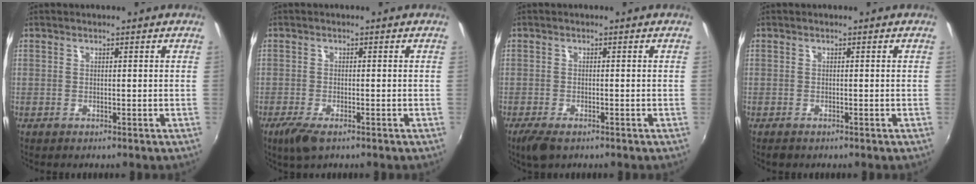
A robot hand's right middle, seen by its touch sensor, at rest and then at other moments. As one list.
[{"total": 4.4, "force": [-2.8, 1.5, 3.1], "torque": [-0.073, -0.017, -0.052]}, {"total": 4.2, "force": [-2.9, 1.5, 2.6], "torque": [-0.063, -0.017, -0.052]}, {"total": 1.1, "force": [-0.9, 0.6, 0.4], "torque": [-0.010, -0.005, -0.016]}]